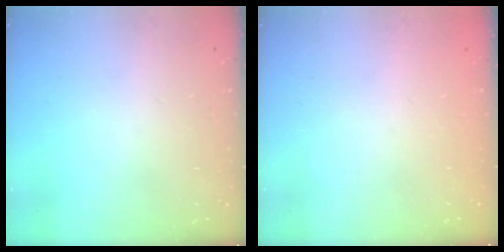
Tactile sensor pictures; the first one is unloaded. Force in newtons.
{"total": 0.0}